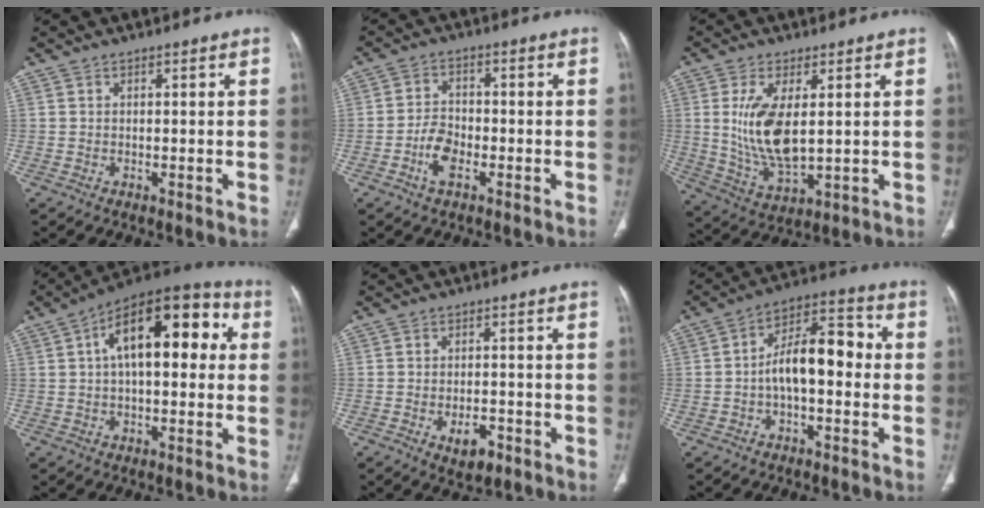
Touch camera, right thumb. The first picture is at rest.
{"total": 5.5, "force": [-2.4, 3.1, 3.9], "torque": [-0.069, 0.016, -0.048]}
{"total": 11.8, "force": [1.7, 5.2, 10.4], "torque": [-0.209, -0.024, 0.047]}
{"total": 18.5, "force": [3.9, 9.0, 15.7], "torque": [-0.207, 0.043, 0.049]}
{"total": 5.3, "force": [-2.4, 2.8, 3.8], "torque": [-0.051, 0.010, -0.031]}
{"total": 12.1, "force": [-1.1, 6.2, 10.4], "torque": [-0.154, 0.047, -0.025]}